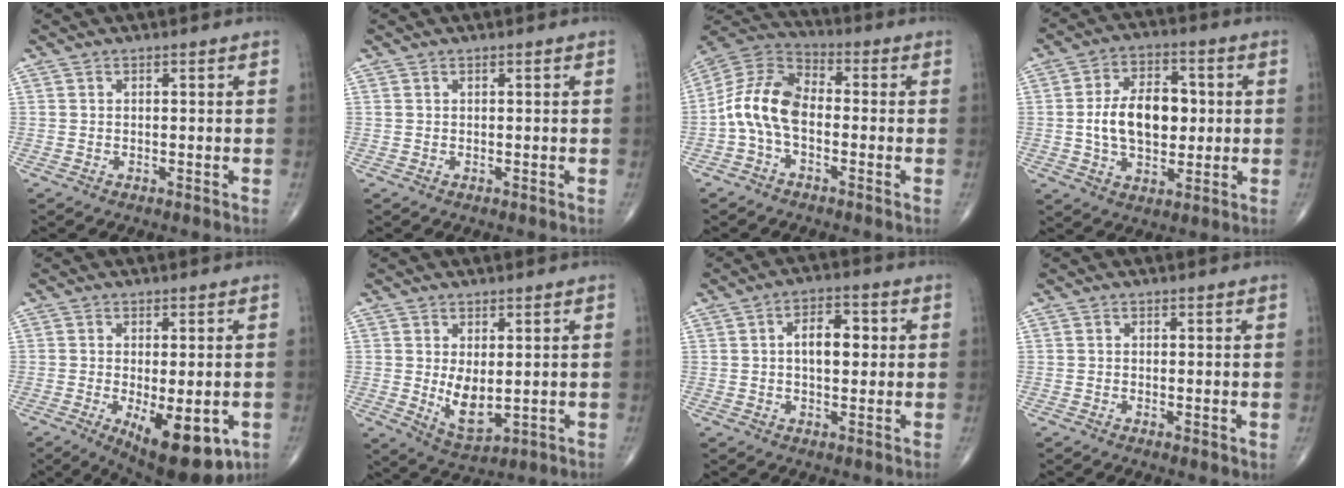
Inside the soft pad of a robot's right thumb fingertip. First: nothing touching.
{"total": 0.0}
{"total": 11.1, "force": [-1.9, 6.6, 8.8], "torque": [-0.167, 0.035, -0.049]}
{"total": 13.1, "force": [0.4, 8.1, 10.3], "torque": [-0.151, 0.010, 0.007]}
{"total": 13.3, "force": [-4.6, 5.3, 11.2], "torque": [-0.152, -0.016, -0.054]}
{"total": 6.5, "force": [0.3, 3.4, 5.5], "torque": [-0.081, -0.021, 0.021]}
{"total": 7.1, "force": [1.0, 3.8, 6.0], "torque": [-0.079, 0.009, 0.011]}
{"total": 1.5, "force": [-0.2, 0.5, 1.4], "torque": [-0.024, -0.007, -0.004]}